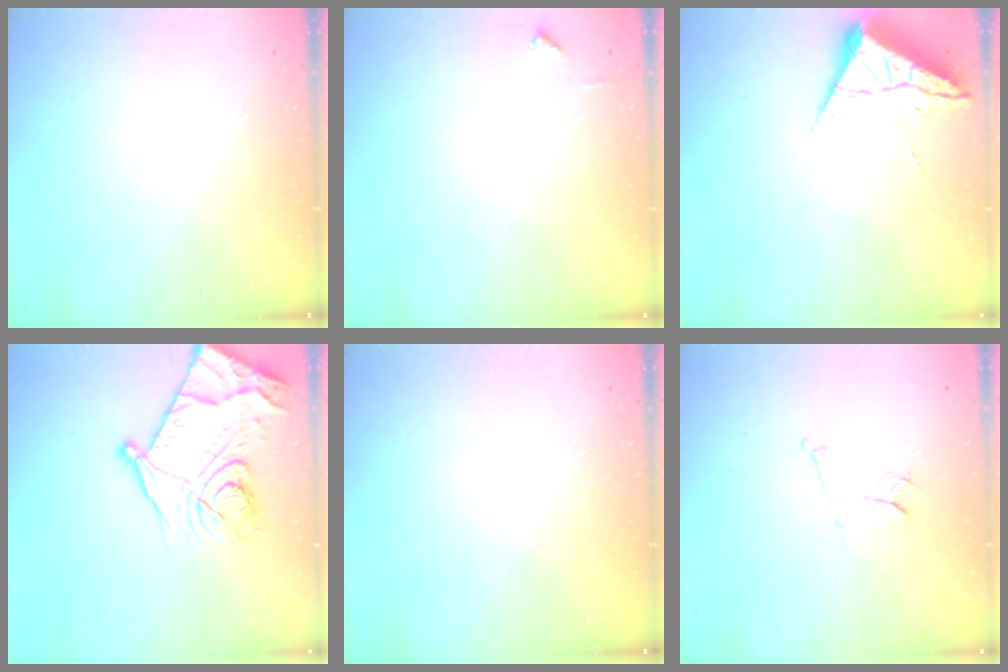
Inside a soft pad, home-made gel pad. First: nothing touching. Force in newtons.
{"total": 2.1, "press": 2.1, "slide": 0.3}
{"total": 5.9, "press": 5.9, "slide": 0.6}
{"total": 22.3, "press": 22.3, "slide": 0.4}
{"total": 0.0}
{"total": 6.0, "press": 6.0, "slide": 0.5}